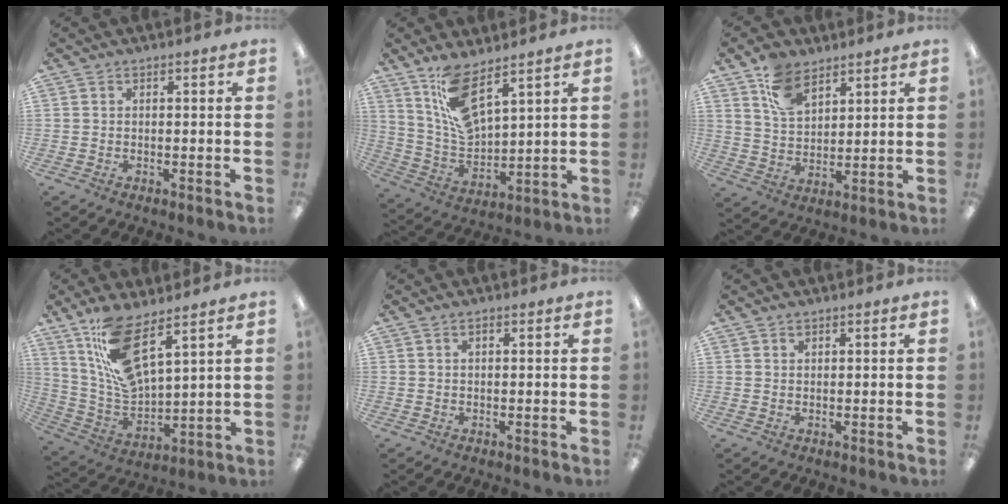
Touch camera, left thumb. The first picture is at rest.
{"total": 11.9, "force": [8.2, 4.5, 7.4], "torque": [-0.155, -0.039, 0.151]}
{"total": 9.6, "force": [6.3, 5.4, 4.7], "torque": [-0.095, -0.018, 0.120]}
{"total": 14.2, "force": [9.1, 4.8, 9.8], "torque": [-0.213, -0.045, 0.163]}
{"total": 0.8, "force": [0.4, 0.4, 0.6], "torque": [-0.013, 0.004, 0.006]}
{"total": 0.9, "force": [0.7, 0.5, 0.1], "torque": [-0.003, 0.000, 0.014]}